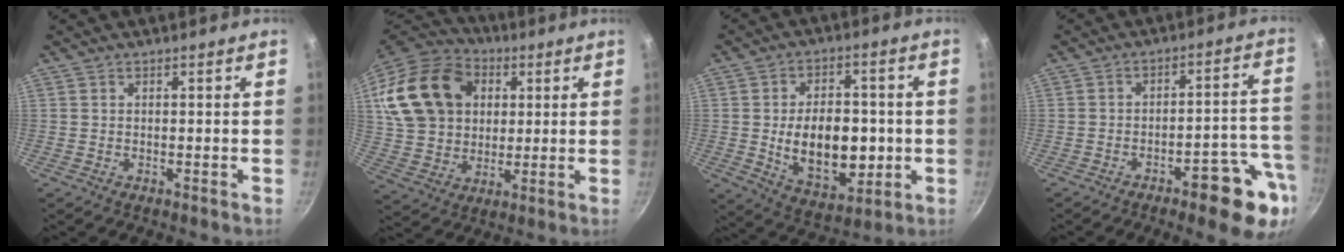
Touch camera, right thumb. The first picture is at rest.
{"total": 23.3, "force": [6.3, 17.8, 13.8], "torque": [-0.253, 0.019, 0.117]}
{"total": 16.0, "force": [-1.2, 10.1, 12.3], "torque": [-0.156, -0.003, -0.005]}
{"total": 12.9, "force": [-6.4, 4.0, 10.5], "torque": [-0.090, 0.049, -0.081]}